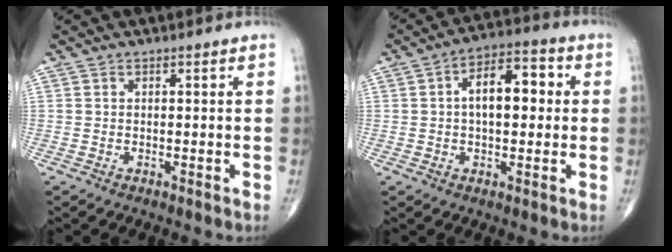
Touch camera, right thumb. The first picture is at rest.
{"total": 10.5, "force": [1.2, 5.5, 8.9], "torque": [-0.125, 0.024, 0.011]}